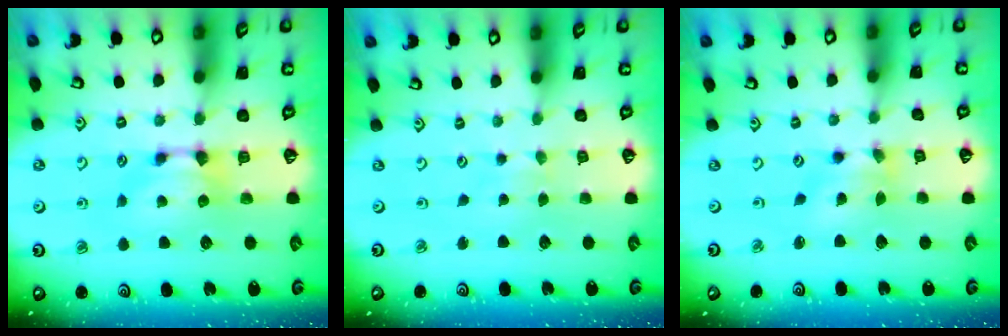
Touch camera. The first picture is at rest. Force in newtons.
{"total": 2.1, "press": 2.1, "slide": 0.1}
{"total": 1.4, "press": 0.4, "slide": 1.4}